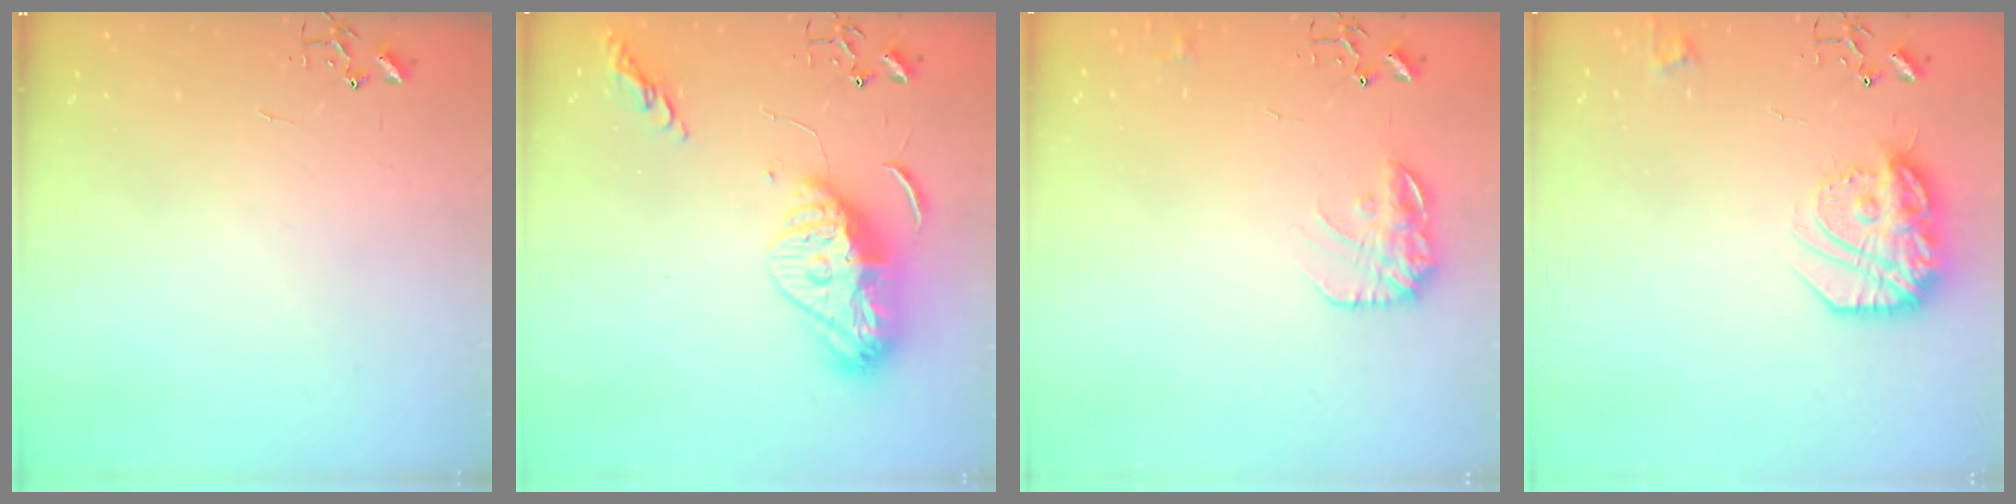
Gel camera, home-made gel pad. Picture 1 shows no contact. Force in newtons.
{"total": 15.2, "press": 15.2, "slide": 1.3}
{"total": 12.1, "press": 12.1, "slide": 0.5}
{"total": 18.0, "press": 18.0, "slide": 1.3}